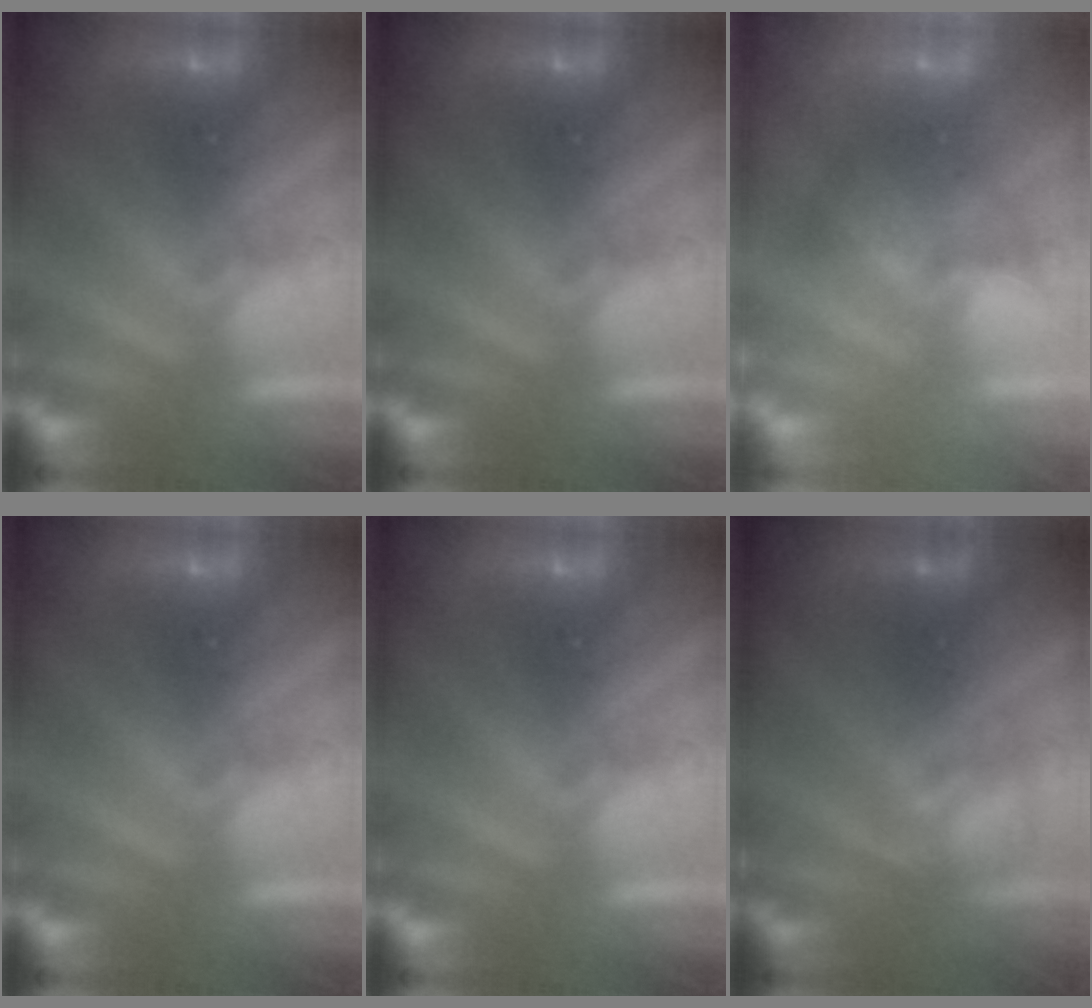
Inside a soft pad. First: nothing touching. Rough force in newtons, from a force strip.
{"total": 0.0}
{"total": 2.3}
{"total": 0.0}
{"total": 0.0}
{"total": 2.5}